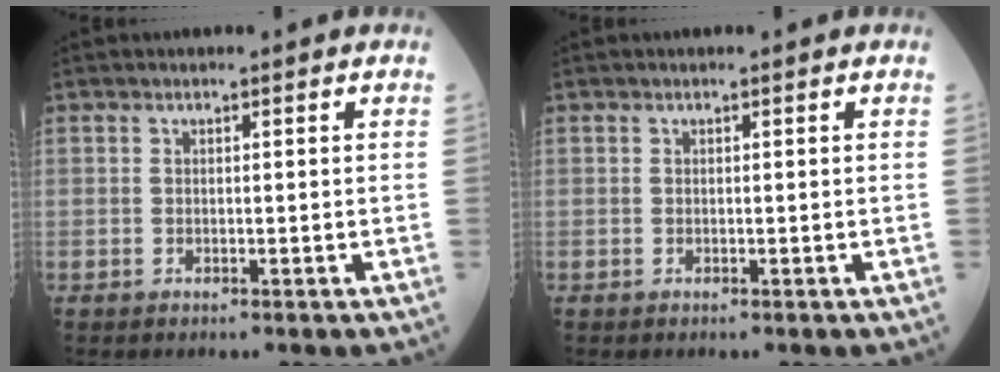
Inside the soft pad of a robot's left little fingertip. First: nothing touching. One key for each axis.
{"total": 0.0}